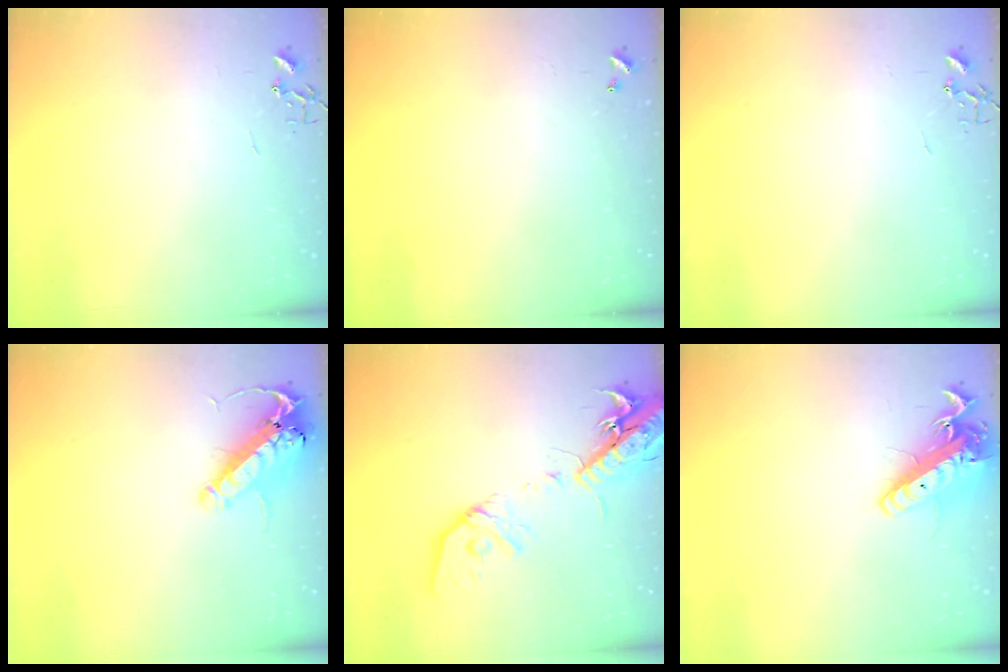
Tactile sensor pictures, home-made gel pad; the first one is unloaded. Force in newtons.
{"total": 0.0}
{"total": 0.0}
{"total": 15.2, "press": 15.0, "slide": 2.7}
{"total": 18.3, "press": 17.9, "slide": 3.7}
{"total": 16.0, "press": 15.7, "slide": 3.1}